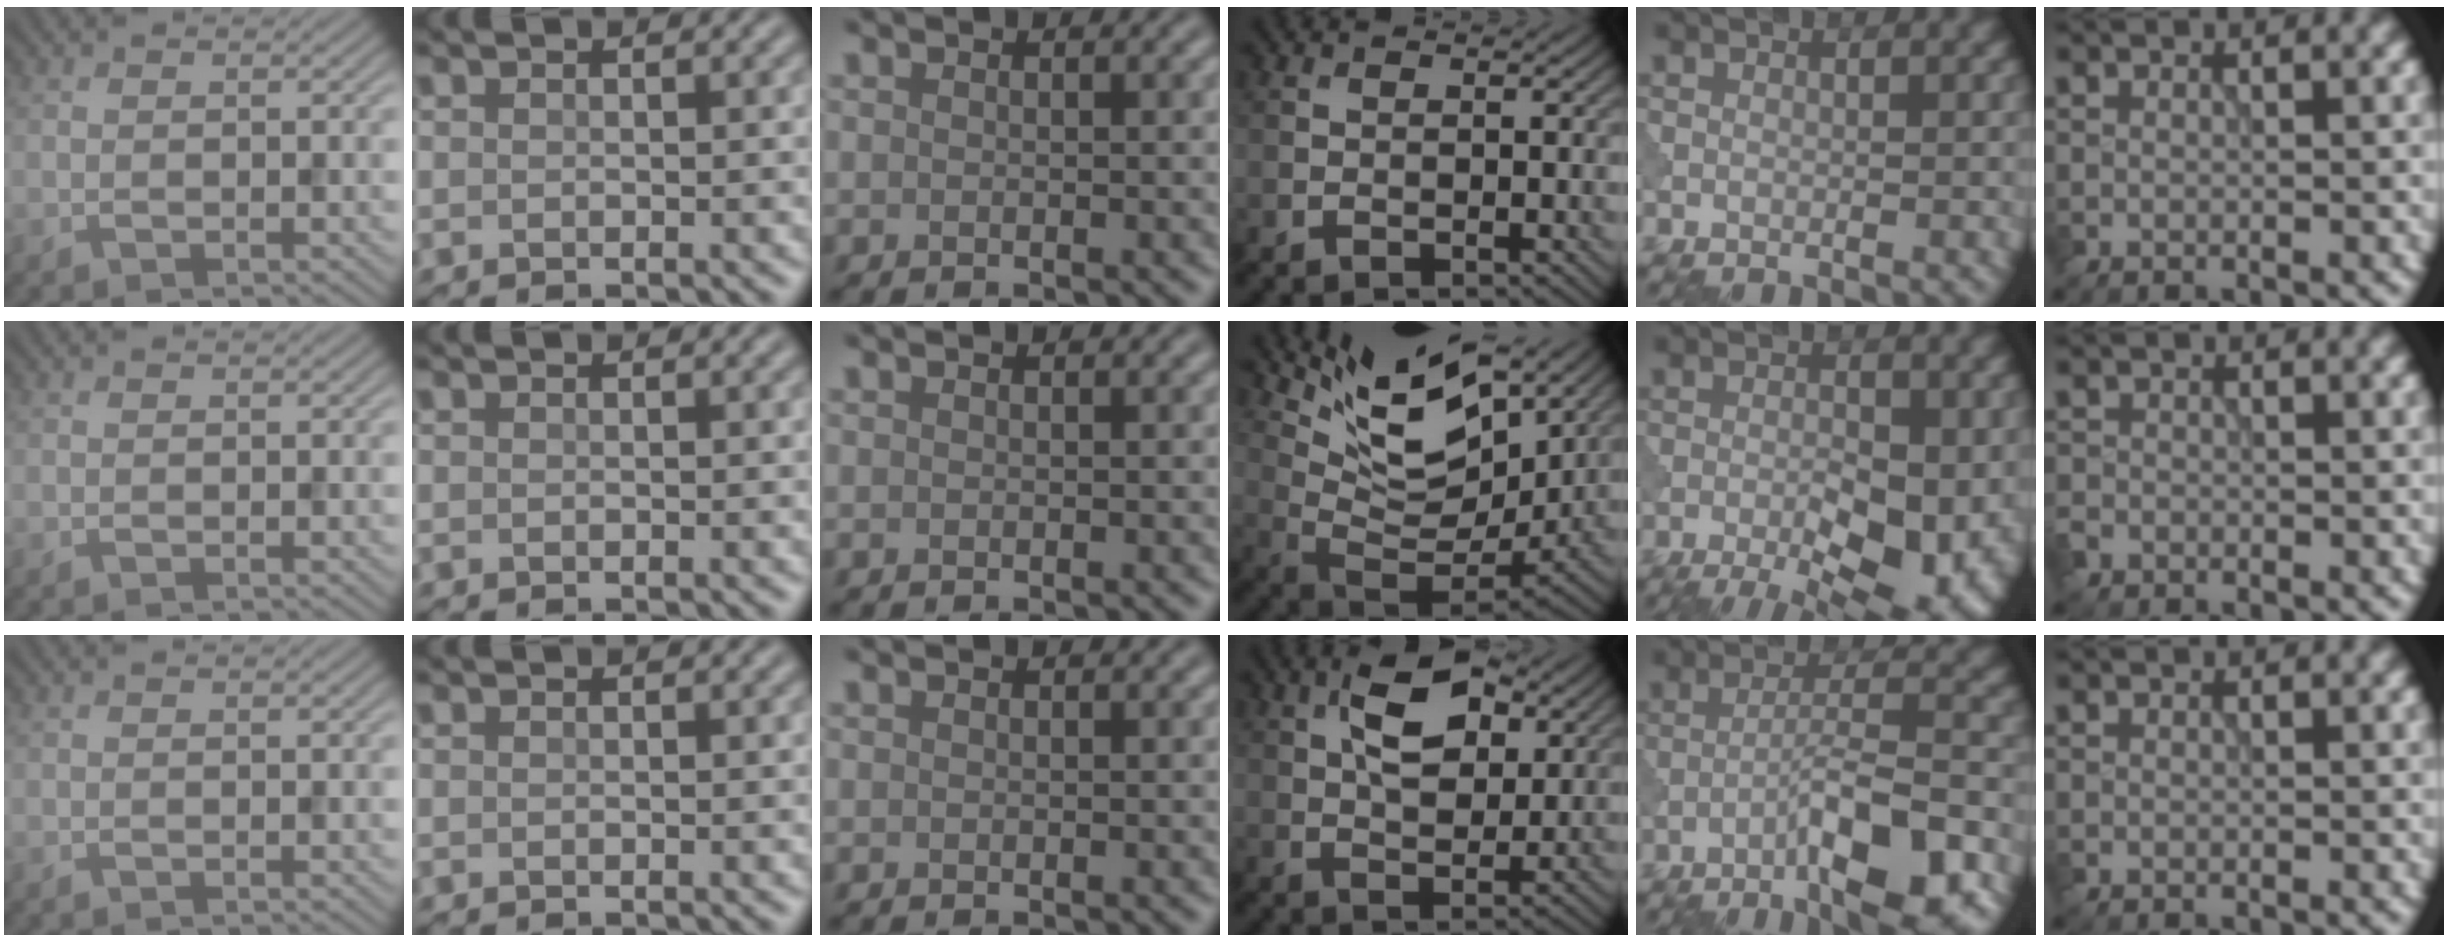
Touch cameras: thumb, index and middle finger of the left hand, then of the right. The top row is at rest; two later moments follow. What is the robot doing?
{"motion": "shake", "object": "bell"}